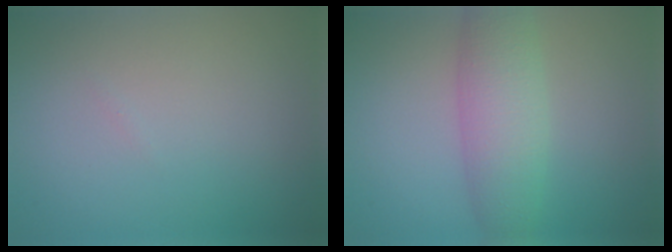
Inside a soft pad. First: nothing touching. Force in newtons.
{"total": 3.9, "press": 3.9, "slide": 0.2}